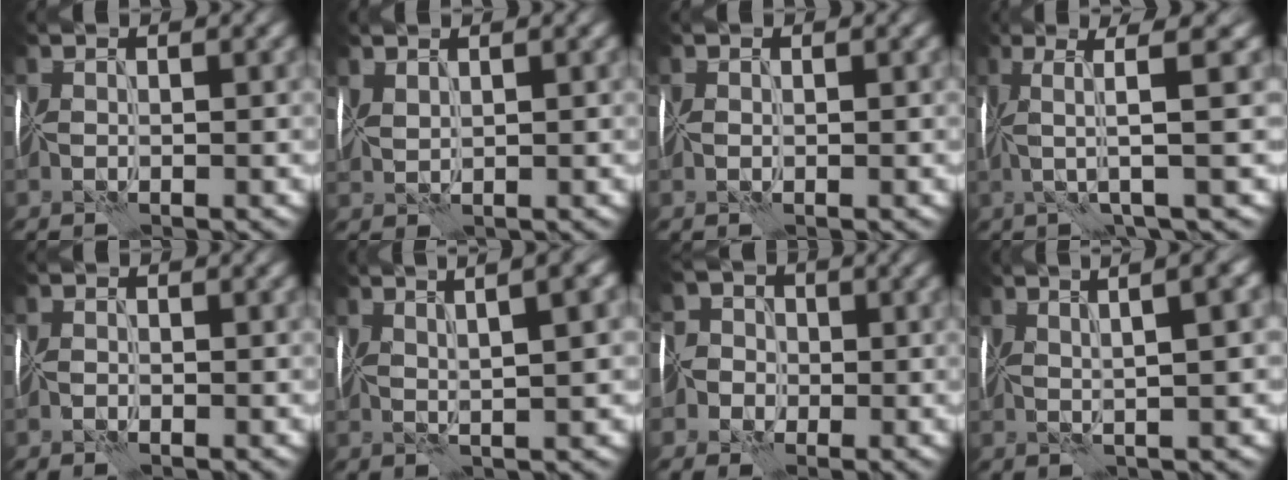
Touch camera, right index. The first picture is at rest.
{"total": 1.4, "force": [1.2, 0.4, 0.7], "torque": [-0.022, 0.006, 0.028]}
{"total": 0.5, "force": [0.1, 0.4, 0.2], "torque": [-0.006, 0.002, 0.004]}
{"total": 5.2, "force": [1.3, 0.2, 5.0], "torque": [-0.100, 0.013, 0.021]}
{"total": 0.6, "force": [-0.6, -0.1, 0.1], "torque": [-0.004, -0.001, -0.015]}
{"total": 7.4, "force": [3.8, 2.1, 6.1], "torque": [-0.054, 0.042, 0.027]}
{"total": 5.6, "force": [-1.8, 5.0, 1.8], "torque": [-0.020, 0.015, -0.071]}
{"total": 8.1, "force": [3.7, 2.7, 6.7], "torque": [-0.059, 0.050, 0.028]}